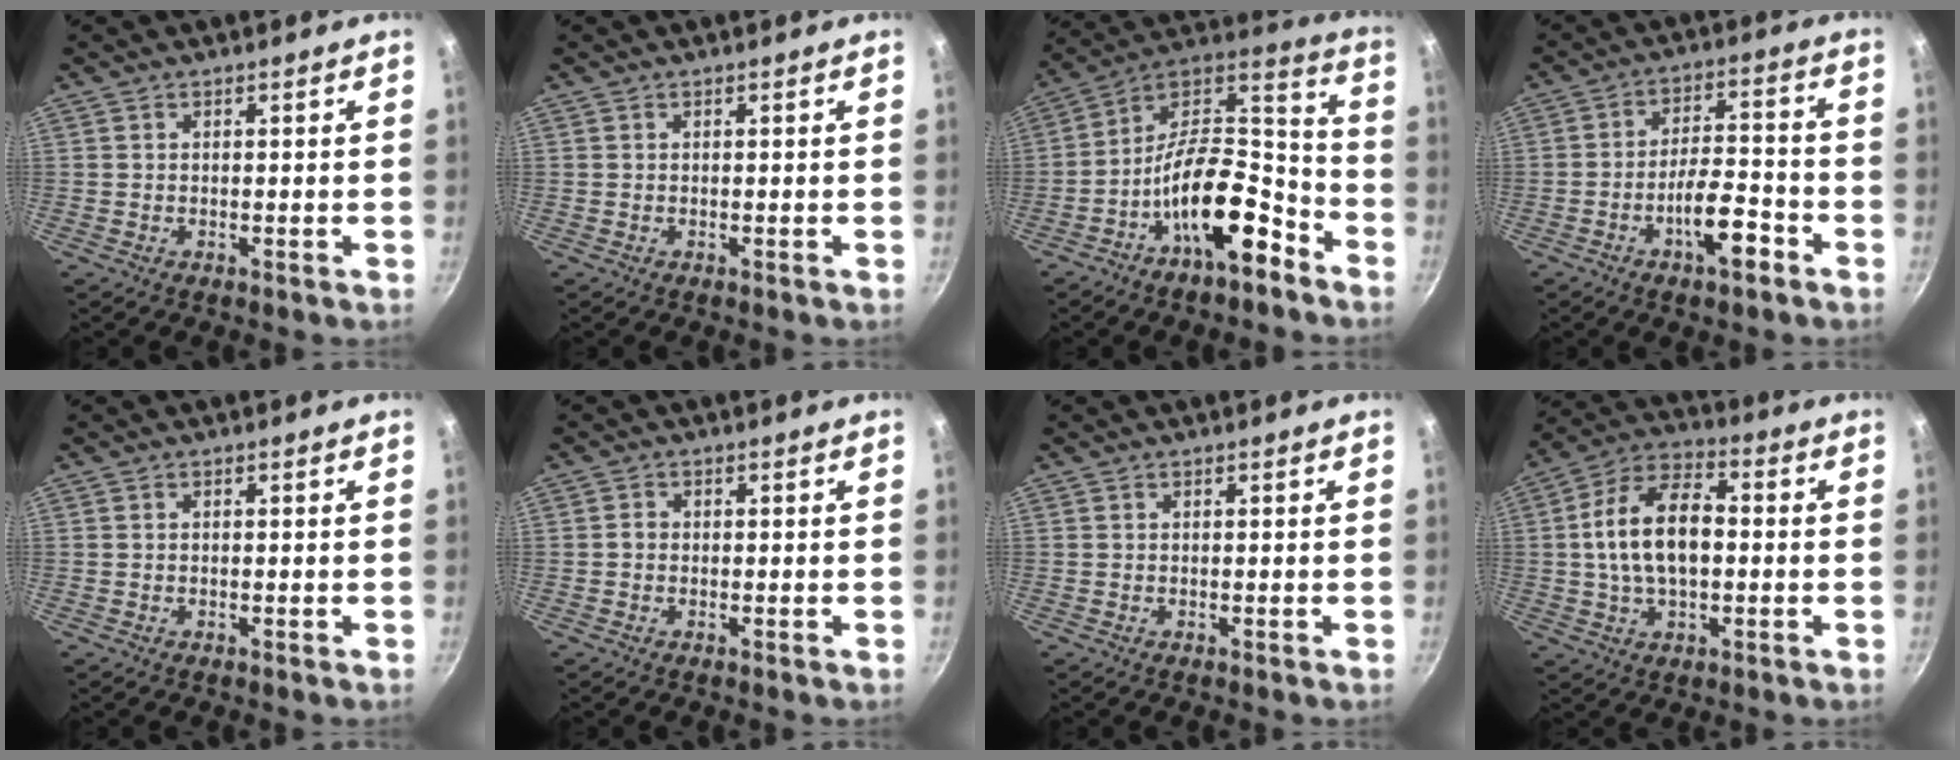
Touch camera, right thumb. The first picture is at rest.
{"total": 0.0}
{"total": 19.4, "force": [-9.9, 8.7, 14.3], "torque": [-0.198, 0.093, -0.178]}
{"total": 9.7, "force": [-4.8, 3.6, 7.6], "torque": [-0.112, 0.041, -0.079]}
{"total": 0.0}
{"total": 1.2, "force": [-0.2, 1.0, 0.5], "torque": [-0.007, 0.007, -0.005]}
{"total": 0.0}
{"total": 14.6, "force": [0.1, 8.5, 11.8], "torque": [-0.194, 0.032, -0.008]}